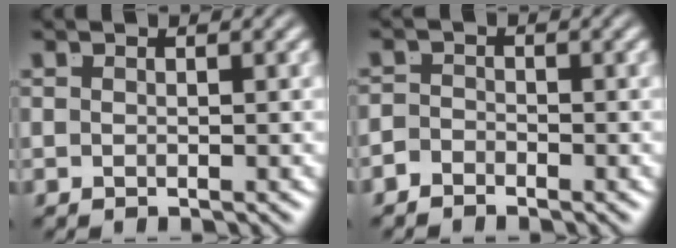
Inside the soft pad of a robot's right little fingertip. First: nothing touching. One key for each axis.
{"total": 1.7, "fx": -1.7, "fy": 0.2, "fz": -0.1, "tx": 0.006, "ty": -0.015, "tz": -0.026}